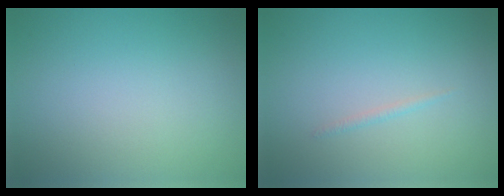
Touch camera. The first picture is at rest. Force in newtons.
{"total": 0.5, "press": 0.5, "slide": 0.0}